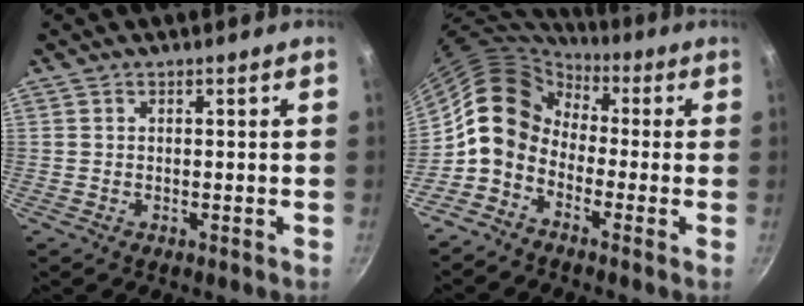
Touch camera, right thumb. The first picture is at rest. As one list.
[{"total": 10.5, "force": [-1.7, 8.4, 6.1], "torque": [-0.084, 0.043, -0.056]}]